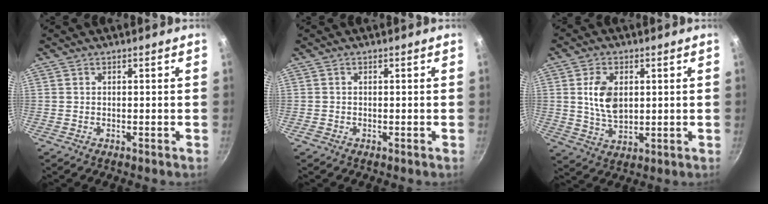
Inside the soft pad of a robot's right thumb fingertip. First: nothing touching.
{"total": 0.8, "force": [-0.4, 0.6, 0.3], "torque": [-0.007, -0.001, -0.009]}
{"total": 8.0, "force": [1.5, 5.0, 6.1], "torque": [-0.104, -0.011, 0.035]}